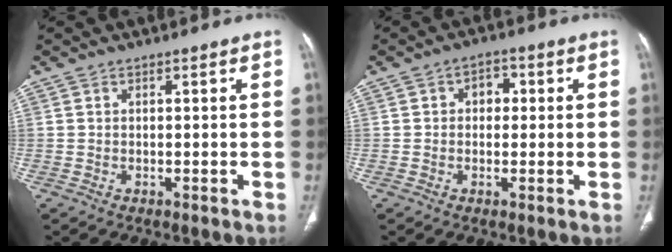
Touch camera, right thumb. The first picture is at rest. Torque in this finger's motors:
{"motor_torque": [-0.22, -0.19, -0.39, 0.19, 0.10]}